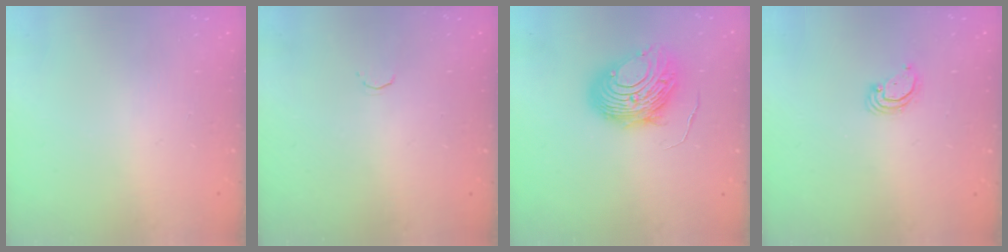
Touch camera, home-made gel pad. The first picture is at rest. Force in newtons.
{"total": 1.7, "press": 1.6, "slide": 0.5}
{"total": 11.8, "press": 11.7, "slide": 1.0}
{"total": 2.9, "press": 2.9, "slide": 0.3}